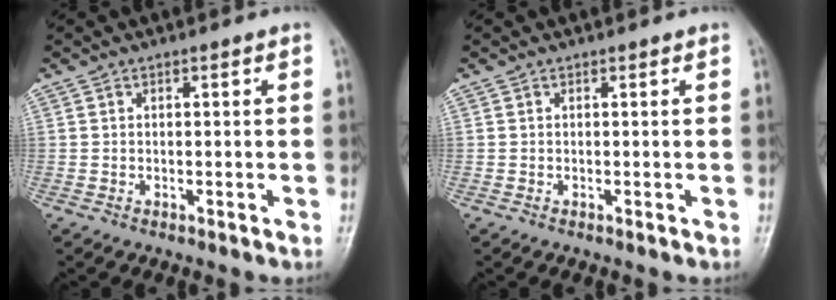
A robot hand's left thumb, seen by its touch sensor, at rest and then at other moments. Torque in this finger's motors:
{"motor_torque": [0.00, 0.00, -0.07, -0.07, 0.00]}